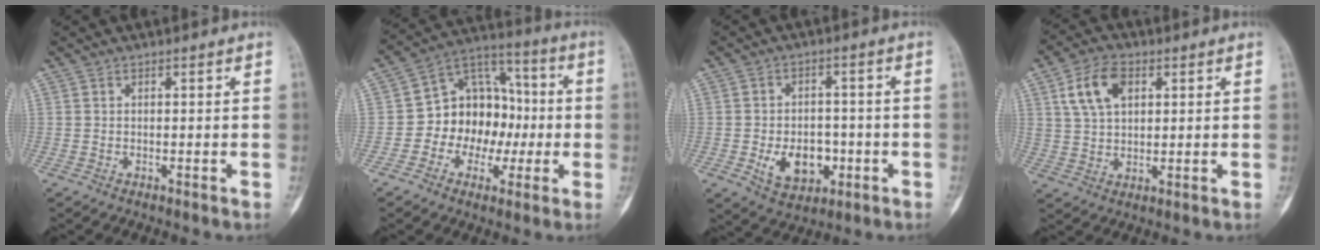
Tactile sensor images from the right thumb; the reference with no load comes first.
{"total": 14.5, "force": [-1.6, 11.4, 8.7], "torque": [-0.090, 0.046, -0.033]}
{"total": 9.3, "force": [-2.5, 6.5, 6.1], "torque": [-0.065, 0.012, -0.030]}
{"total": 9.3, "force": [3.5, 5.6, 6.5], "torque": [-0.114, 0.000, 0.066]}